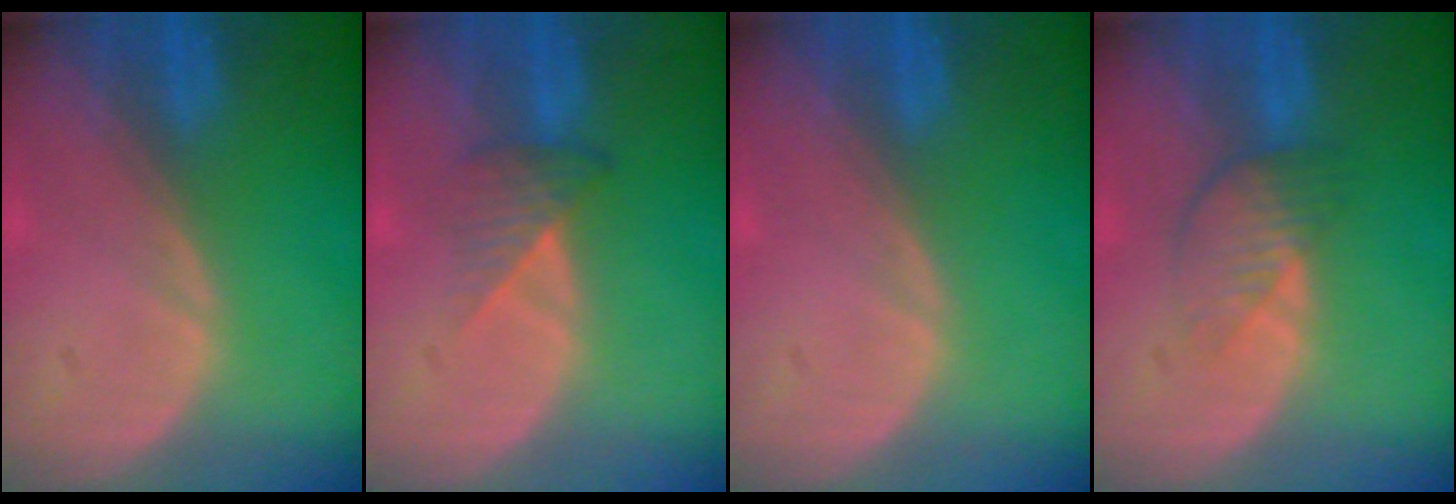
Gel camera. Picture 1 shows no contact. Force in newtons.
{"total": 3.5, "press": 3.1, "slide": 1.5}
{"total": 0.0}
{"total": 3.9, "press": 3.6, "slide": 1.5}